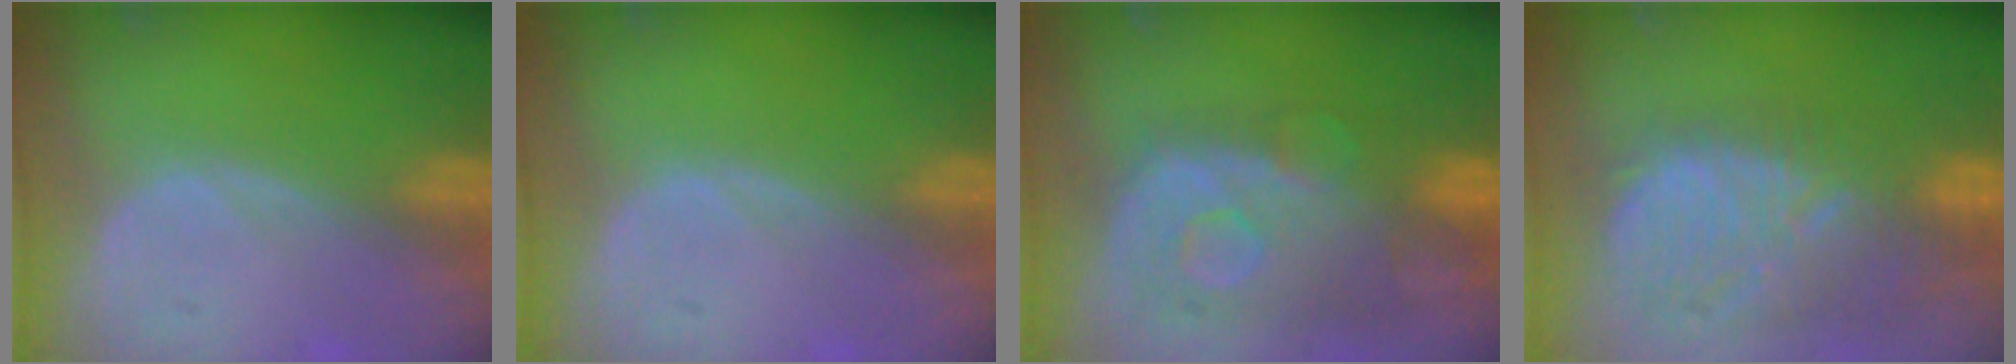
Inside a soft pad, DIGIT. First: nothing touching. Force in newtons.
{"total": 0.0}
{"total": 11.2, "press": 9.7, "slide": 5.5}
{"total": 12.1, "press": 11.2, "slide": 4.6}